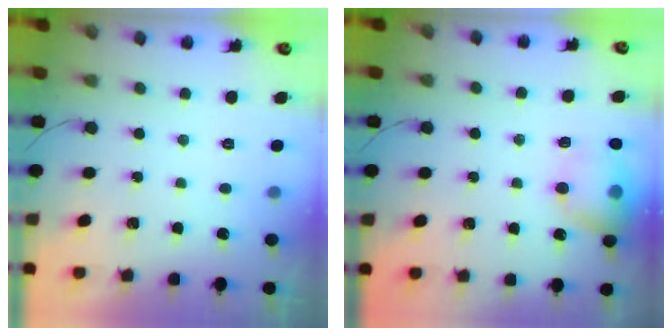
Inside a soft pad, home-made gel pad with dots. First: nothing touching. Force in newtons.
{"total": 14.5, "press": 14.4, "slide": 1.9}